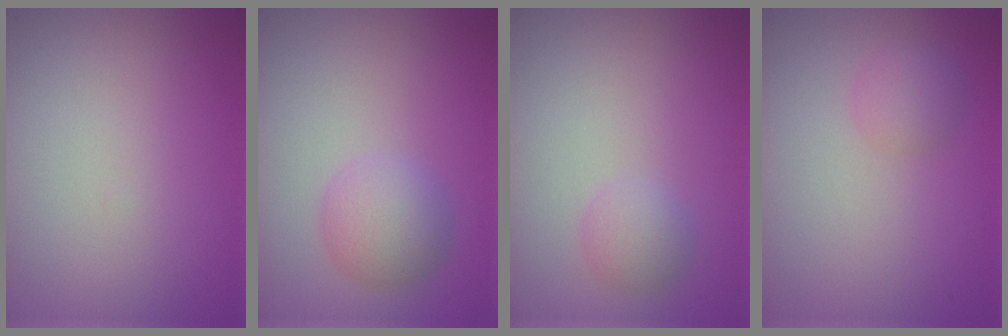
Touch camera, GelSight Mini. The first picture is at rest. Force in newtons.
{"total": 3.2, "press": 3.2, "slide": 0.1}
{"total": 1.7, "press": 1.7, "slide": 0.1}
{"total": 1.6, "press": 1.6, "slide": 0.1}